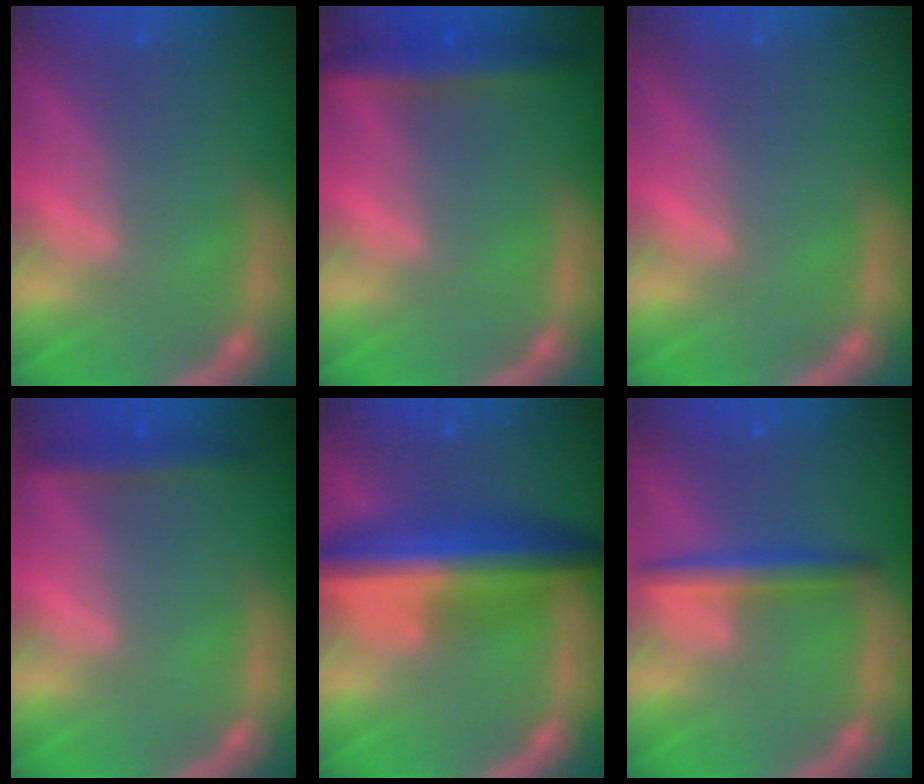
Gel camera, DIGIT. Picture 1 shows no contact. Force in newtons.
{"total": 4.0}
{"total": 0.0}
{"total": 2.4}
{"total": 8.5}
{"total": 3.0}